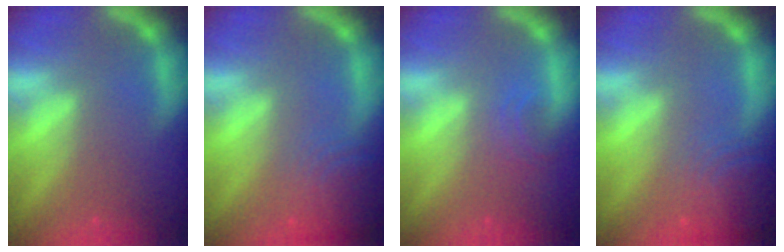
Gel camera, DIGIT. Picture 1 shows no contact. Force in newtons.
{"total": 7.0}
{"total": 1.9}
{"total": 8.0}